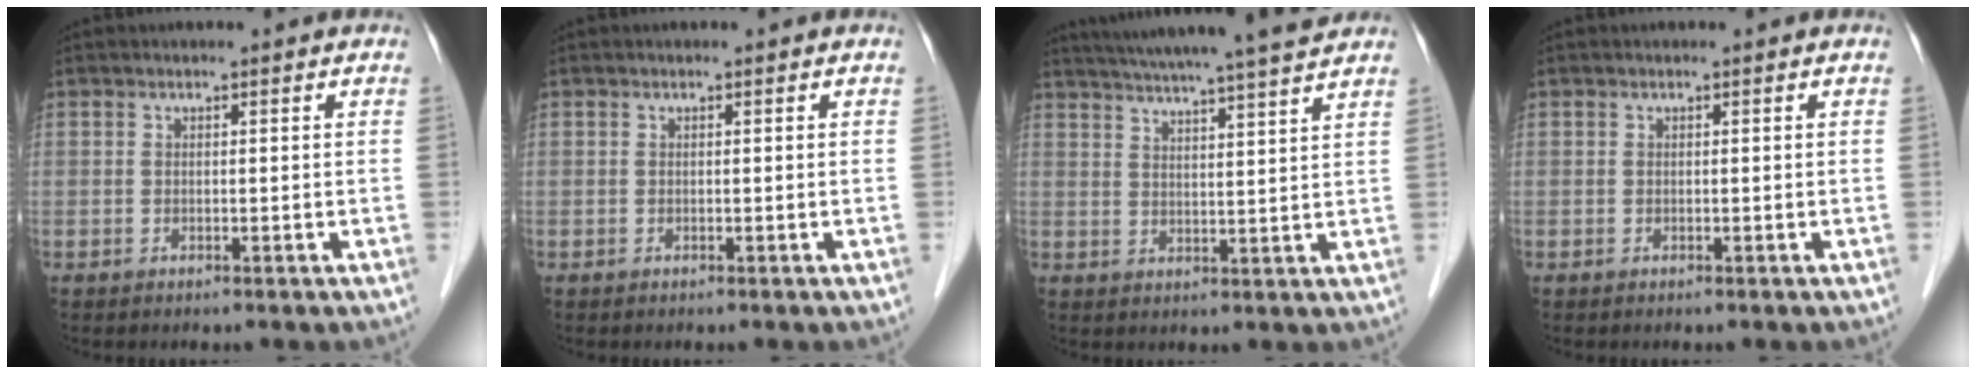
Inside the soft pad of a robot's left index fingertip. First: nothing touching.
{"total": 0.0}
{"total": 16.2, "force": [14.5, -0.7, 7.0], "torque": [-0.122, 0.002, 0.200]}
{"total": 0.0}